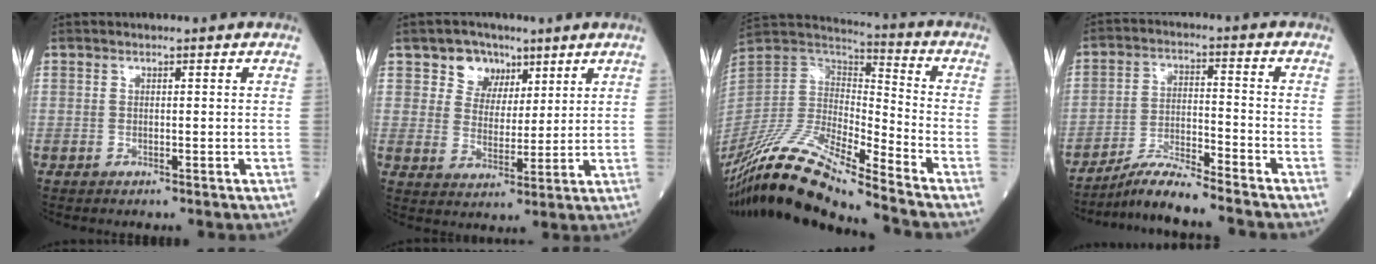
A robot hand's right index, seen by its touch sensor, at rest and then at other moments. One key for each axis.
{"total": 6.2, "fx": 3.6, "fy": 4.8, "fz": 1.4, "tx": -0.026, "ty": 0.009, "tz": 0.065}
{"total": 18.0, "fx": -14.5, "fy": 0.6, "fz": 10.6, "tx": -0.218, "ty": -0.003, "tz": -0.277}
{"total": 7.7, "fx": -7.1, "fy": -0.8, "fz": 2.8, "tx": -0.053, "ty": -0.011, "tz": -0.132}